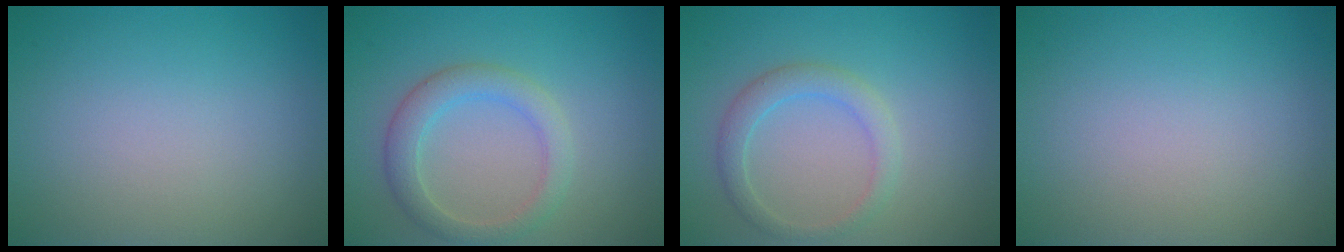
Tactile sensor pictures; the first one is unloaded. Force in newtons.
{"total": 3.2, "press": 3.2, "slide": 0.1}
{"total": 2.3, "press": 2.3, "slide": 0.2}
{"total": 0.0}